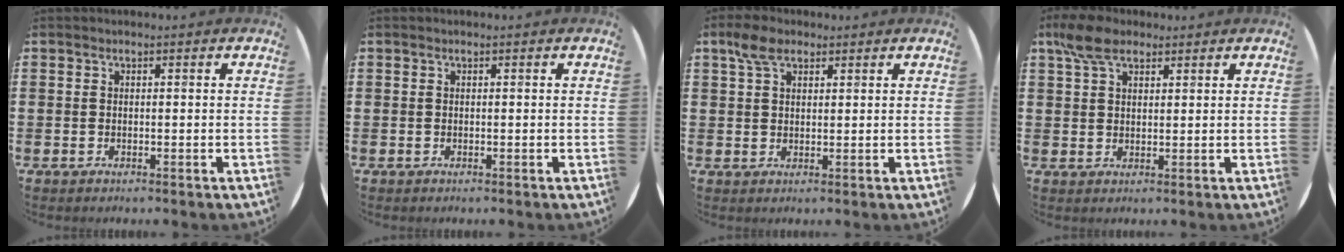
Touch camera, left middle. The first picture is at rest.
{"total": 0.0}
{"total": 3.8, "force": [2.6, 2.0, 2.0], "torque": [-0.037, 0.006, 0.045]}
{"total": 5.3, "force": [3.7, 2.6, 2.8], "torque": [-0.056, 0.002, 0.067]}